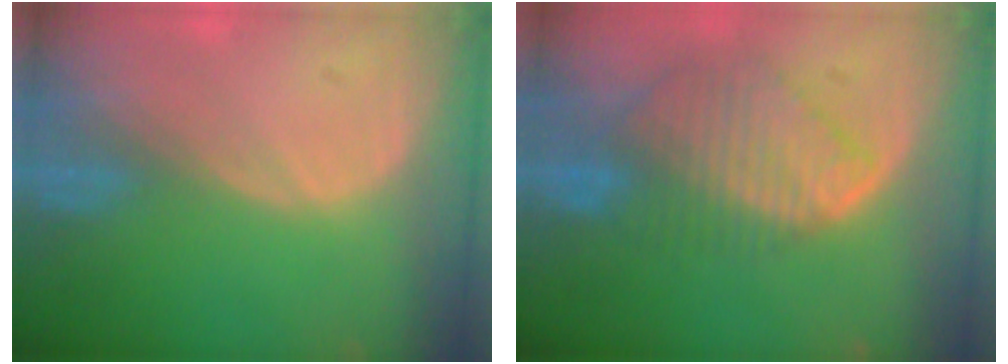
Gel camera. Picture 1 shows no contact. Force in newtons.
{"total": 8.9, "press": 7.7, "slide": 4.5}